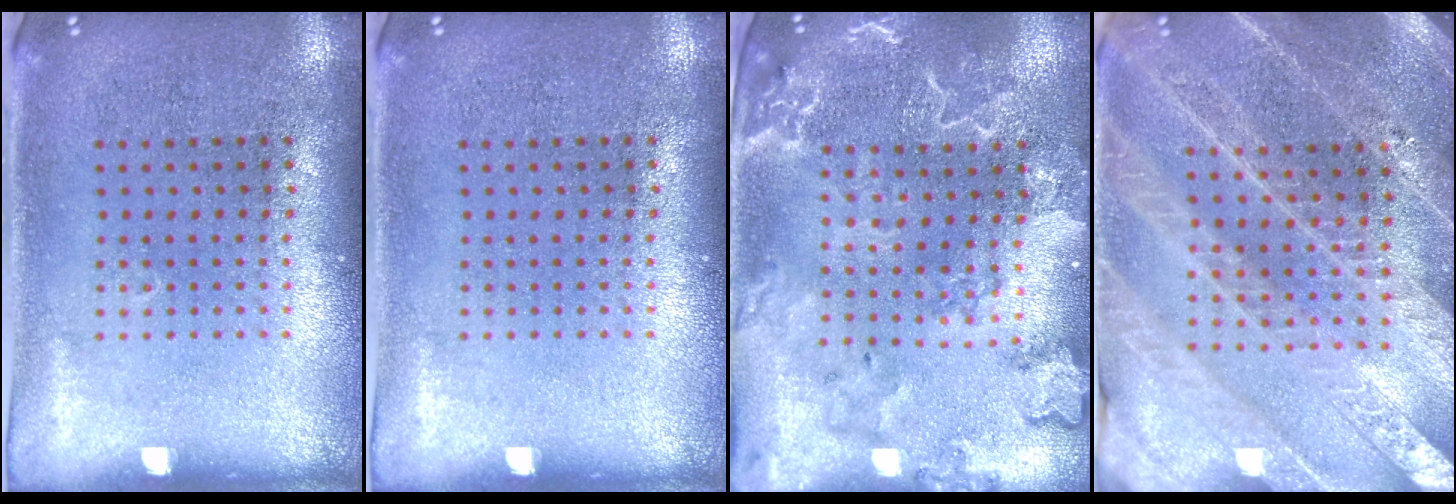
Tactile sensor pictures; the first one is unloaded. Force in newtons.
{"total": 0.0}
{"total": 2.7, "press": 2.5, "slide": 1.0}
{"total": 3.7, "press": 3.4, "slide": 1.4}